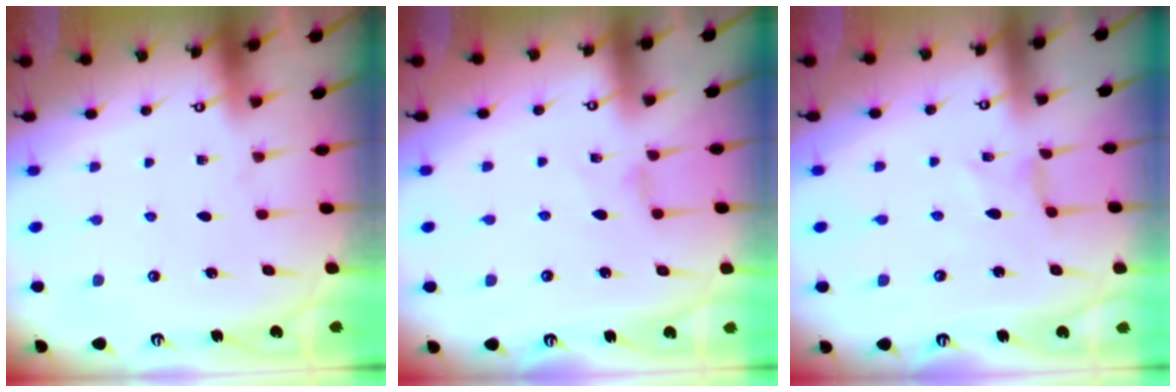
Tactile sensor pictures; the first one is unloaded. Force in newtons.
{"total": 0.6, "press": 0.5, "slide": 0.2}
{"total": 0.0}